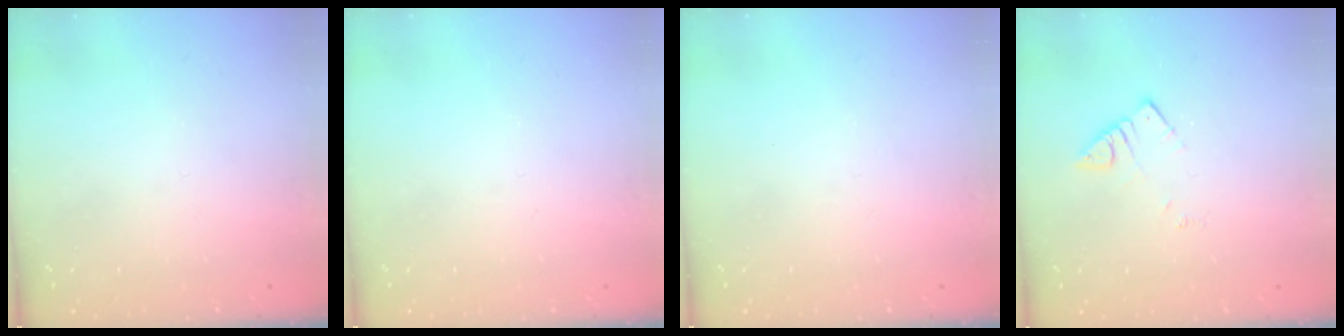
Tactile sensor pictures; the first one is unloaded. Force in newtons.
{"total": 0.0}
{"total": 0.0}
{"total": 2.8, "press": 2.7, "slide": 0.3}